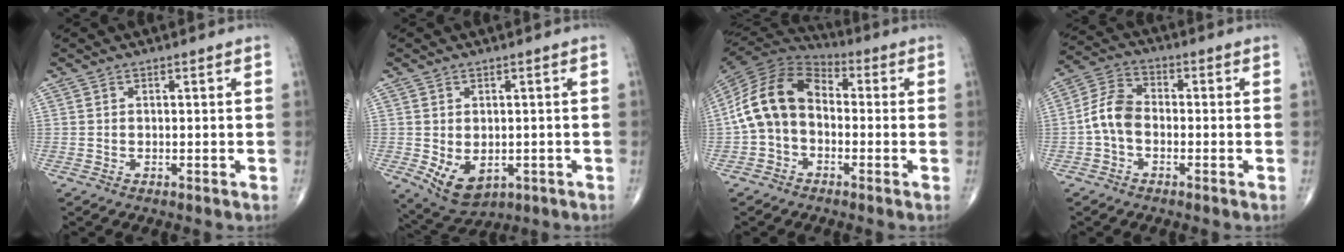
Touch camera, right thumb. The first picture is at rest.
{"total": 7.5, "force": [-1.6, 5.0, 5.3], "torque": [-0.074, -0.009, -0.008]}
{"total": 13.8, "force": [-1.2, 9.7, 9.6], "torque": [-0.173, 0.037, -0.037]}
{"total": 7.0, "force": [-1.5, 4.6, 5.1], "torque": [-0.095, 0.024, -0.042]}